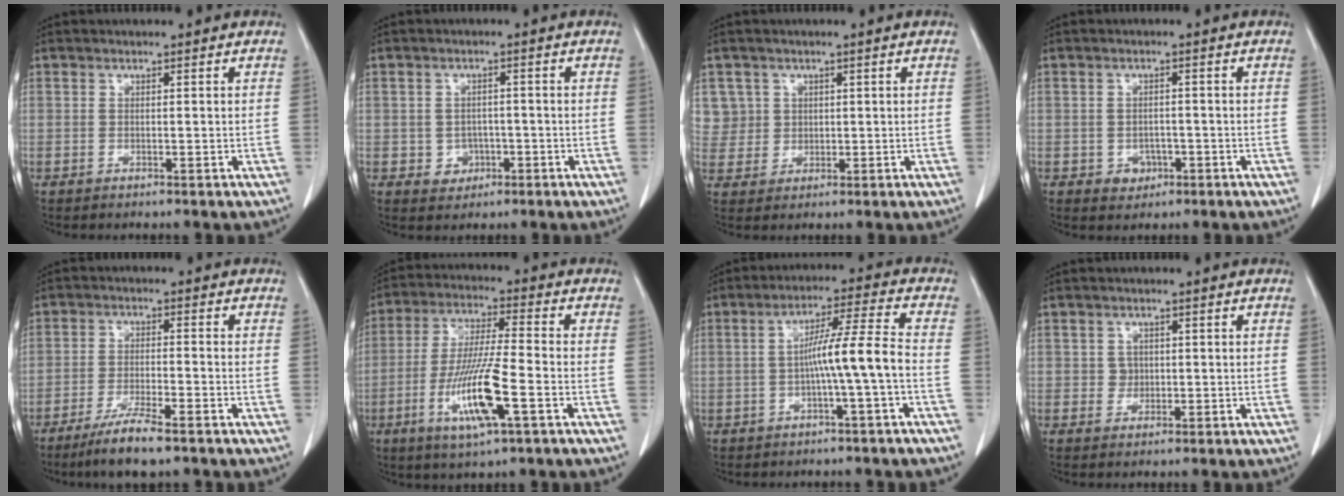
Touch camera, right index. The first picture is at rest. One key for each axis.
{"total": 3.2, "fx": -1.0, "fy": 2.9, "fz": 0.8, "tx": -0.001, "ty": 0.009, "tz": -0.006}
{"total": 5.2, "fx": 2.0, "fy": 4.8, "fz": -0.3, "tx": 0.018, "ty": 0.009, "tz": 0.046}
{"total": 2.9, "fx": -1.1, "fy": 2.4, "fz": 1.2, "tx": -0.011, "ty": 0.006, "tz": -0.007}
{"total": 7.5, "fx": -5.4, "fy": 0.5, "fz": 5.2, "tx": -0.094, "ty": -0.018, "tz": -0.093}
{"total": 12.4, "fx": -4.3, "fy": 1.0, "fz": 11.6, "tx": -0.230, "ty": -0.016, "tz": -0.081}
{"total": 7.5, "fx": -1.7, "fy": -1.0, "fz": 7.3, "tx": -0.125, "ty": 0.018, "tz": -0.026}
{"total": 1.6, "fx": 0.1, "fy": 1.6, "fz": 0.4, "tx": -0.006, "ty": 0.002, "tz": 0.004}